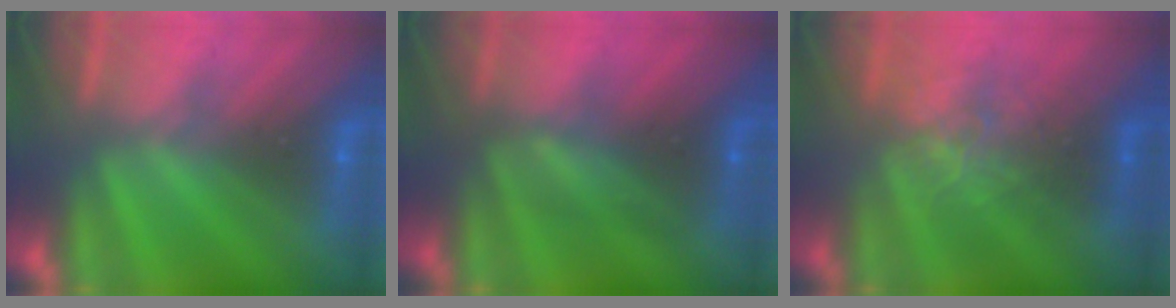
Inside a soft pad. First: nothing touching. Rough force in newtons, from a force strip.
{"total": 2.3}
{"total": 2.5}